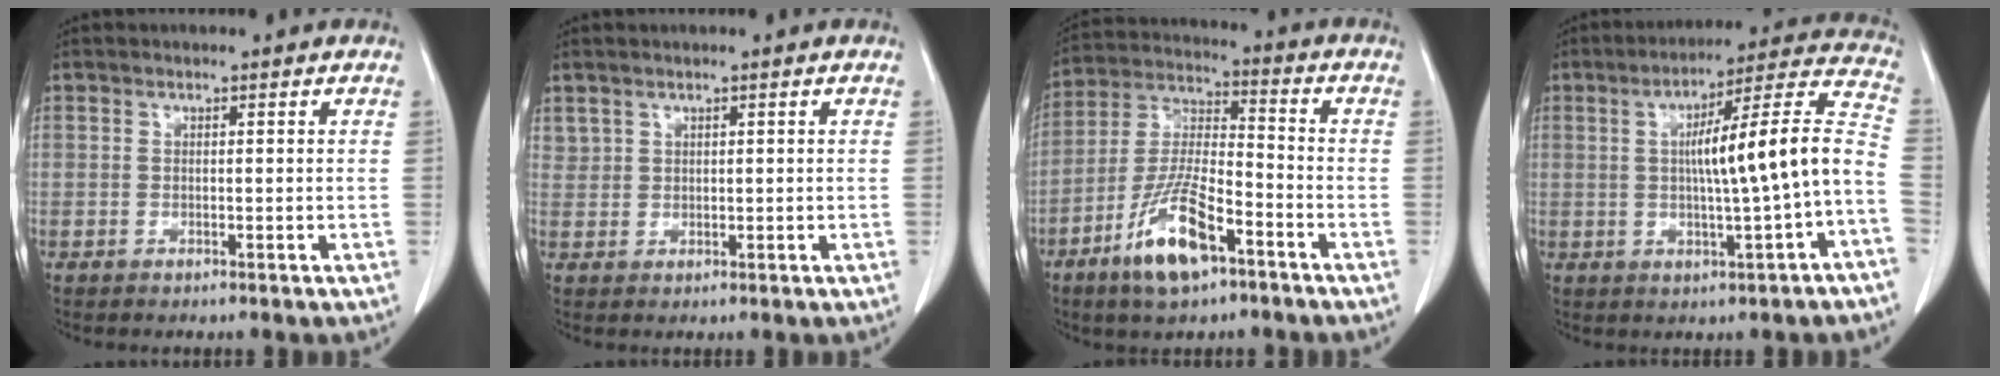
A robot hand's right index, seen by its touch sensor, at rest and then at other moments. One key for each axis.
{"total": 1.6, "fx": 1.2, "fy": 1.0, "fz": 0.2, "tx": 0.001, "ty": 0.004, "tz": 0.026}
{"total": 12.5, "fx": -6.9, "fy": 3.3, "fz": 9.9, "tx": -0.208, "ty": -0.008, "tz": -0.126}
{"total": 14.5, "fx": -1.4, "fy": 0.0, "fz": 14.5, "tx": -0.207, "ty": 0.029, "tz": -0.021}